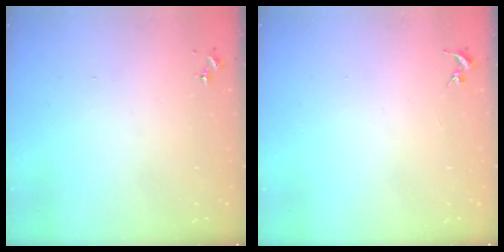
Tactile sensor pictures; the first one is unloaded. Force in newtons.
{"total": 0.0}